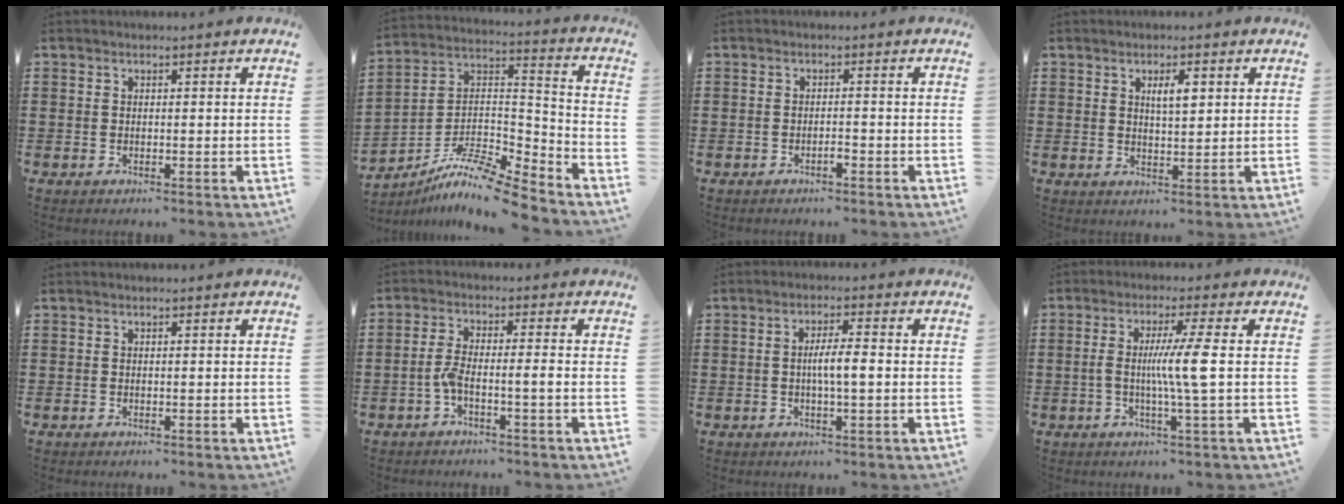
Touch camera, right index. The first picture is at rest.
{"total": 10.2, "force": [-8.8, 1.2, 5.0], "torque": [-0.100, 0.007, -0.180]}
{"total": 1.3, "force": [-0.9, 0.2, 0.9], "torque": [-0.018, -0.003, -0.016]}
{"total": 3.2, "force": [1.2, 1.0, 2.8], "torque": [-0.051, 0.003, 0.017]}
{"total": 0.0}
{"total": 3.9, "force": [-1.6, 0.3, 3.6], "torque": [-0.087, -0.008, -0.038]}
{"total": 4.0, "force": [-0.4, 0.6, 3.9], "torque": [-0.068, 0.000, -0.009]}
{"total": 7.1, "force": [-0.2, -0.6, 7.0], "torque": [-0.127, -0.008, -0.011]}